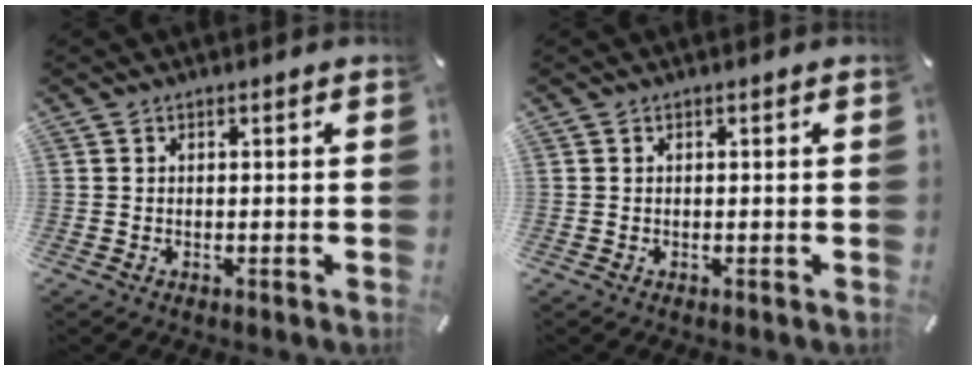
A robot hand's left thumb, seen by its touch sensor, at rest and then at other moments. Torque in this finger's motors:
{"motor_torque": [-0.01, 0.00, -0.08, 0.03, 0.00]}